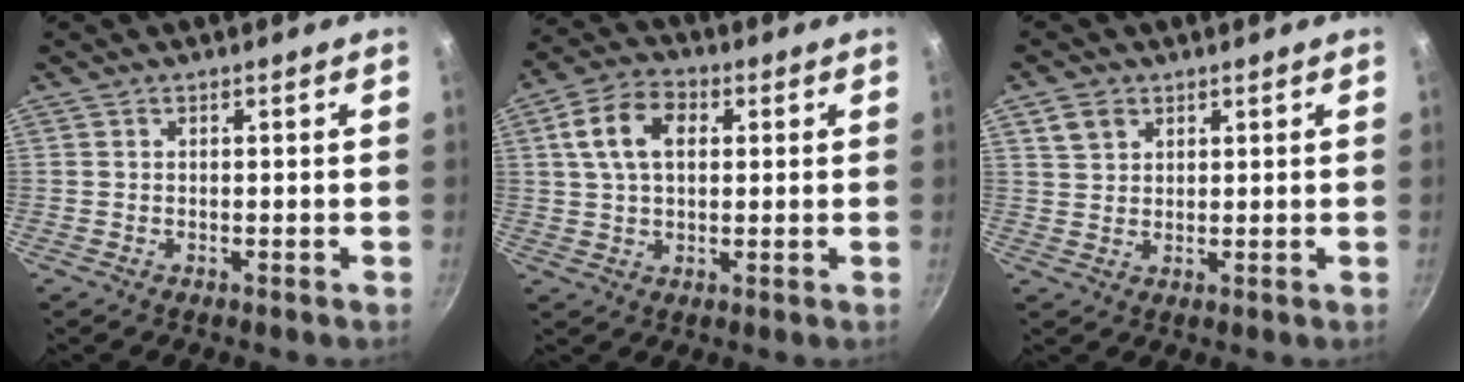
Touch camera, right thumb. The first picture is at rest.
{"total": 10.2, "force": [2.5, 6.7, 7.3], "torque": [-0.120, 0.014, 0.034]}
{"total": 3.9, "force": [2.1, 2.9, 1.6], "torque": [-0.017, 0.001, 0.042]}